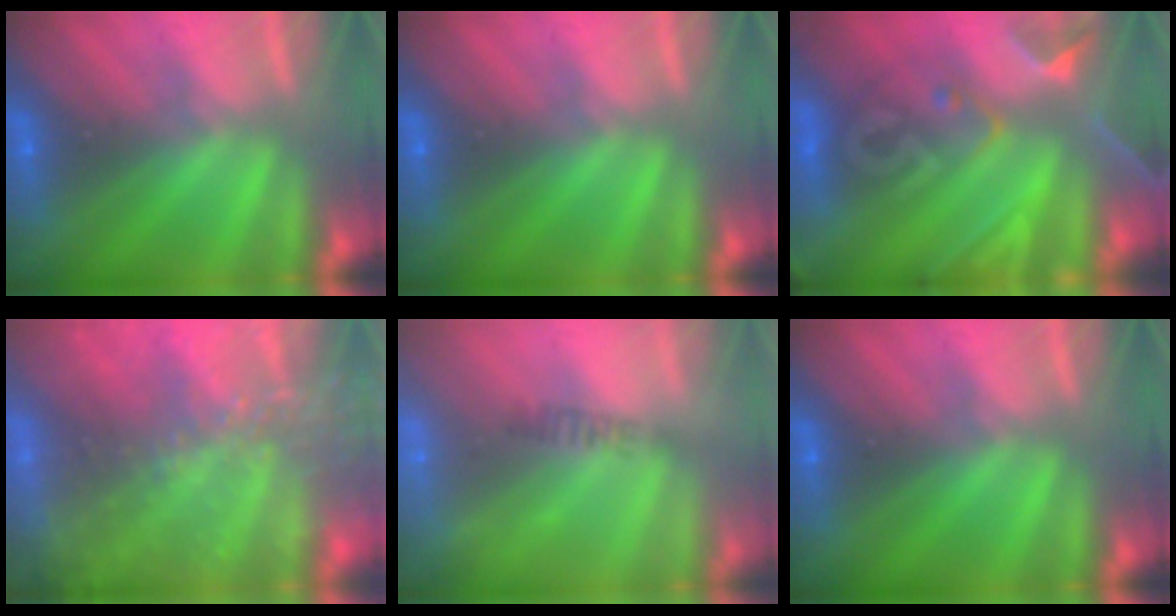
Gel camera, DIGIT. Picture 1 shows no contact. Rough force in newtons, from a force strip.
{"total": 0.0}
{"total": 7.5}
{"total": 8.9}
{"total": 2.5}
{"total": 0.0}